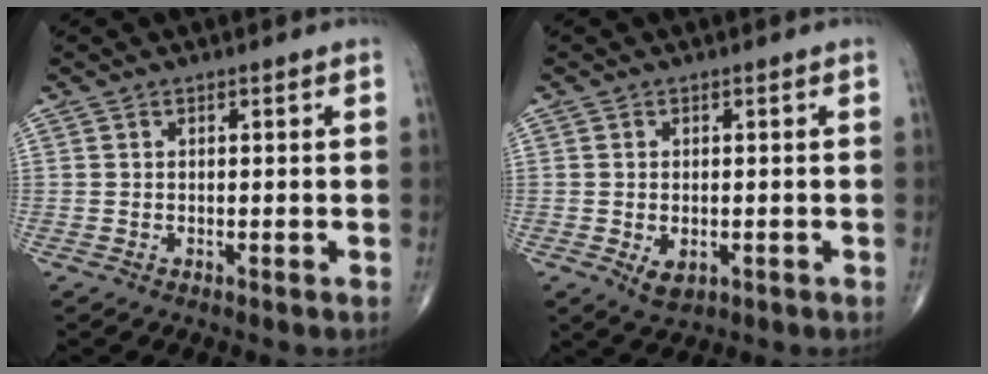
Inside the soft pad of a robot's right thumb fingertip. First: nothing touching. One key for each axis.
{"total": 3.4, "fx": -1.0, "fy": 2.0, "fz": 2.5, "tx": -0.037, "ty": -0.004, "tz": -0.007}